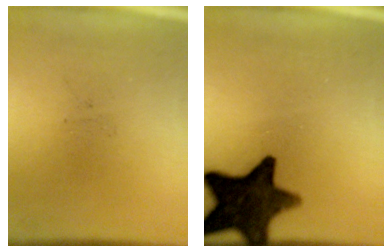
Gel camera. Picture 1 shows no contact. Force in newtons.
{"total": 14.4}